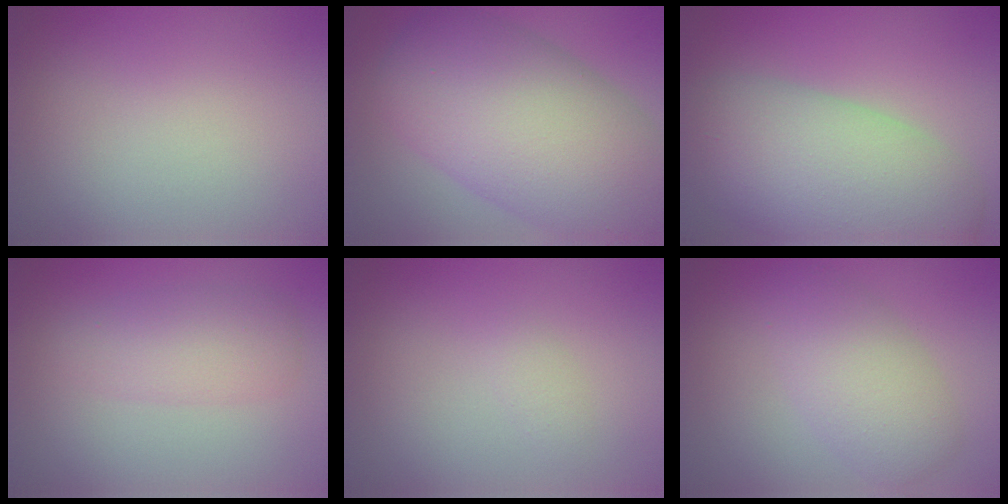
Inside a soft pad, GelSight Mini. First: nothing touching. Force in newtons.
{"total": 13.0, "press": 12.9, "slide": 0.5}
{"total": 10.3, "press": 10.3, "slide": 0.7}
{"total": 3.3, "press": 3.3, "slide": 0.1}
{"total": 0.8, "press": 0.8, "slide": 0.0}
{"total": 4.5, "press": 4.5, "slide": 0.1}